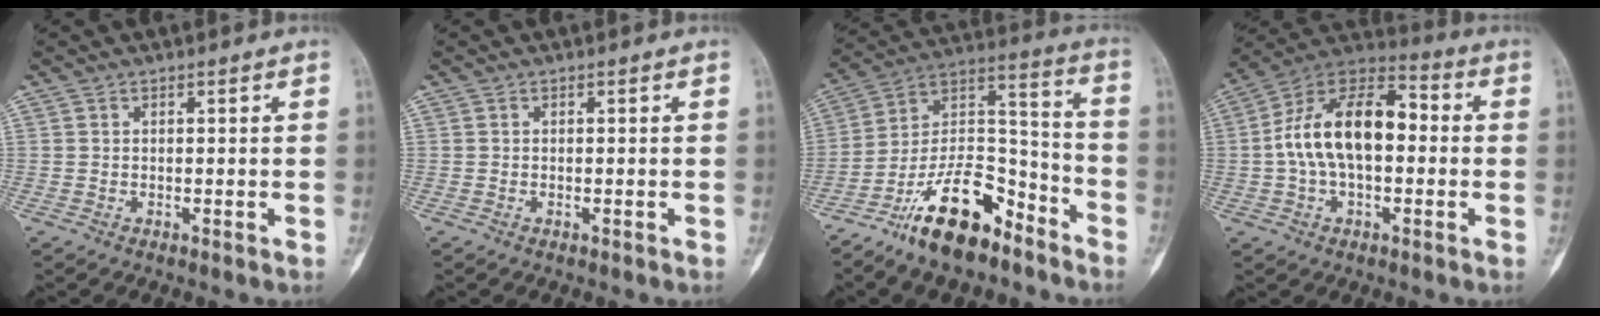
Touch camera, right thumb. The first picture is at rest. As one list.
[{"total": 0.0}, {"total": 17.8, "force": [-12.1, 7.7, 10.6], "torque": [-0.155, 0.098, -0.218]}, {"total": 17.4, "force": [0.2, 9.9, 14.3], "torque": [-0.236, 0.044, -0.009]}]